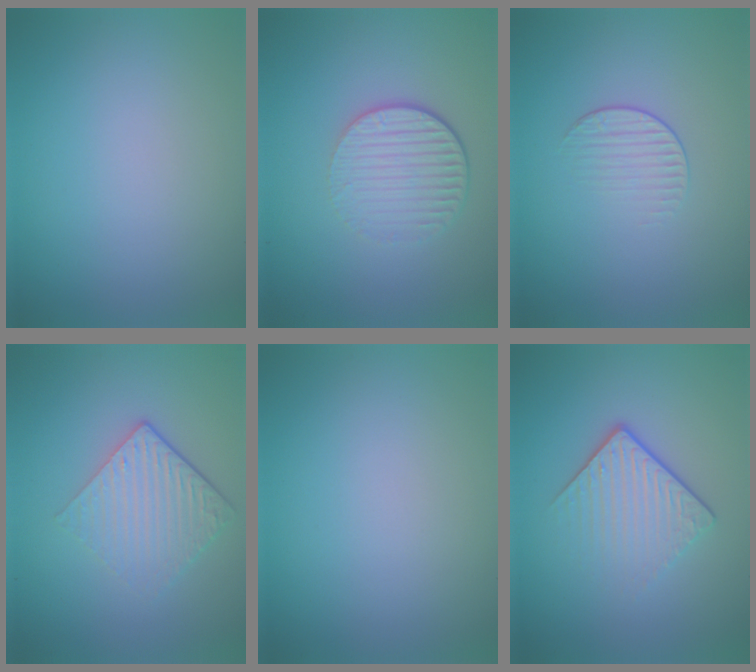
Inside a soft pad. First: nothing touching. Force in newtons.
{"total": 4.4, "press": 2.8, "slide": 3.4}
{"total": 1.5, "press": 0.7, "slide": 1.3}
{"total": 4.3, "press": 2.9, "slide": 3.1}
{"total": 0.0}
{"total": 4.2, "press": 2.6, "slide": 3.3}